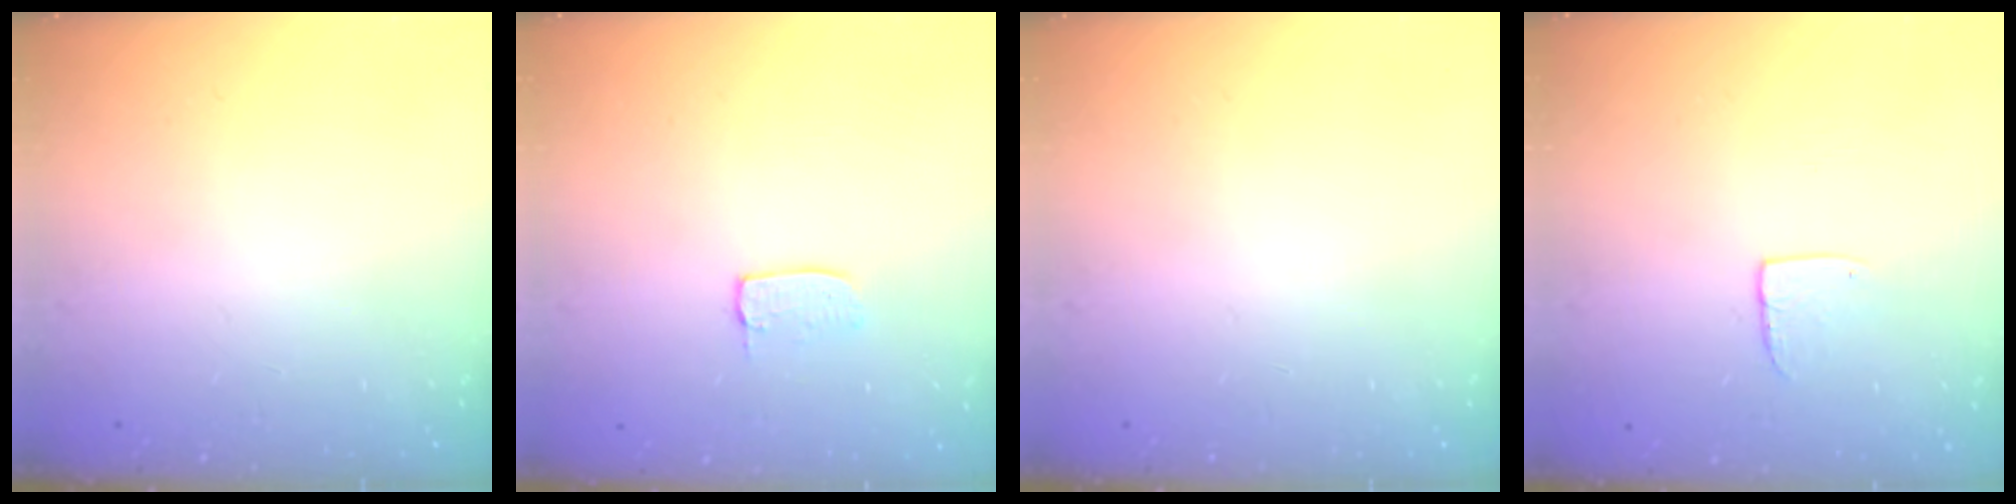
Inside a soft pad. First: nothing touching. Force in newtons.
{"total": 3.4, "press": 3.4, "slide": 0.1}
{"total": 0.0}
{"total": 5.9, "press": 5.9, "slide": 0.5}